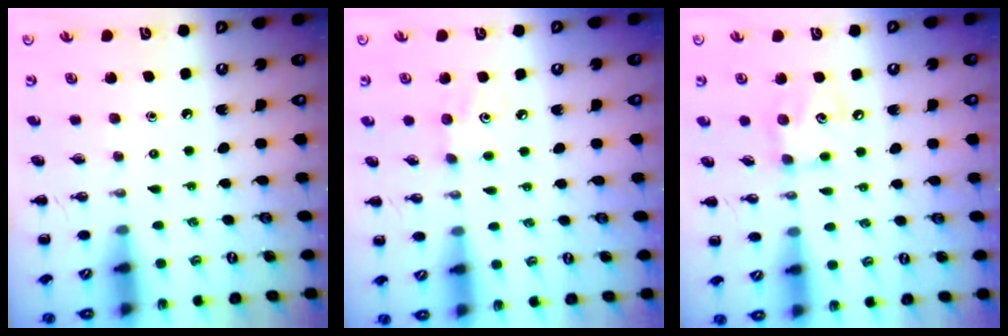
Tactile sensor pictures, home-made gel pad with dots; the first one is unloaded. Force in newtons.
{"total": 3.8, "press": 3.7, "slide": 0.9}
{"total": 6.9, "press": 6.9, "slide": 0.5}